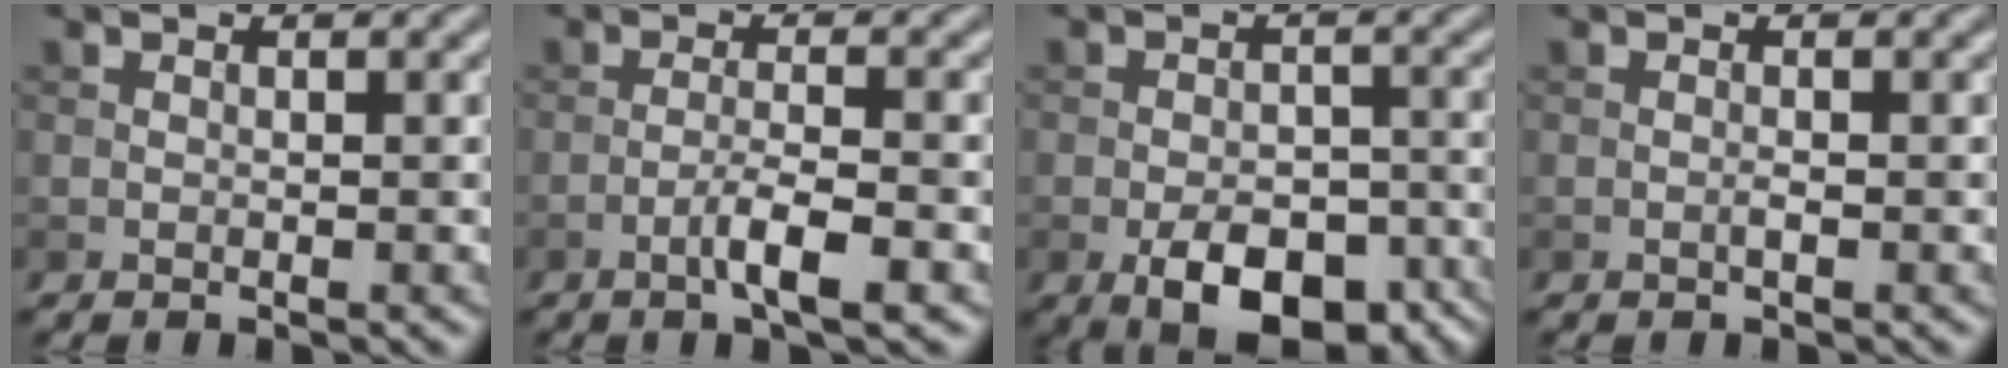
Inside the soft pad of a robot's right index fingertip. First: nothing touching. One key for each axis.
{"total": 3.4, "fx": -1.7, "fy": 0.5, "fz": 3.0, "tx": -0.056, "ty": 0.007, "tz": -0.035}
{"total": 8.4, "fx": -4.4, "fy": 4.3, "fz": 5.8, "tx": -0.087, "ty": -0.010, "tz": -0.062}
{"total": 0.6, "fx": -0.2, "fy": 0.1, "fz": 0.5, "tx": -0.012, "ty": 0.000, "tz": -0.006}